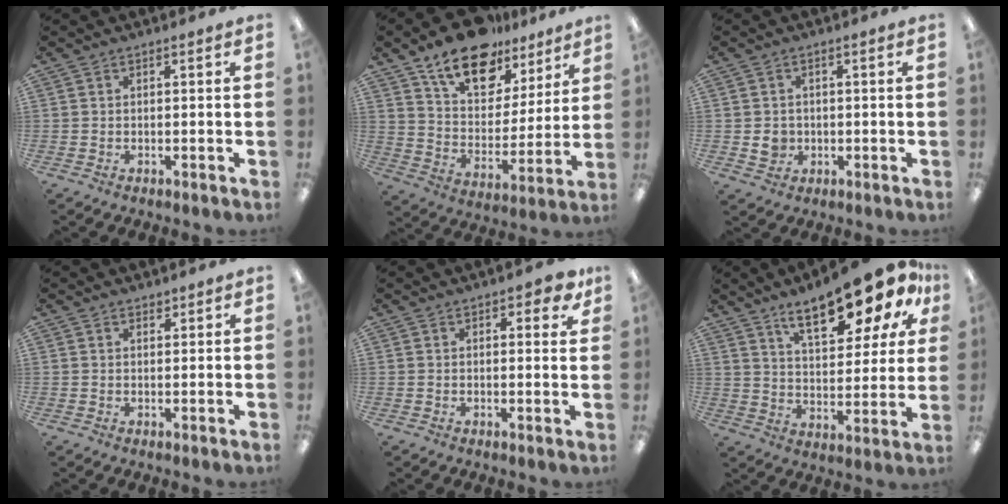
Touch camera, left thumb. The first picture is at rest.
{"total": 17.5, "force": [12.8, 9.2, 7.6], "torque": [-0.142, -0.076, 0.231]}
{"total": 3.6, "force": [-0.2, 3.4, 1.2], "torque": [-0.008, 0.000, -0.004]}
{"total": 1.5, "force": [1.3, 0.8, 0.2], "torque": [0.003, -0.003, 0.023]}
{"total": 3.7, "force": [2.4, 1.7, 2.2], "torque": [-0.024, -0.004, 0.038]}
{"total": 19.5, "force": [13.5, 6.5, 12.5], "torque": [-0.183, -0.084, 0.222]}